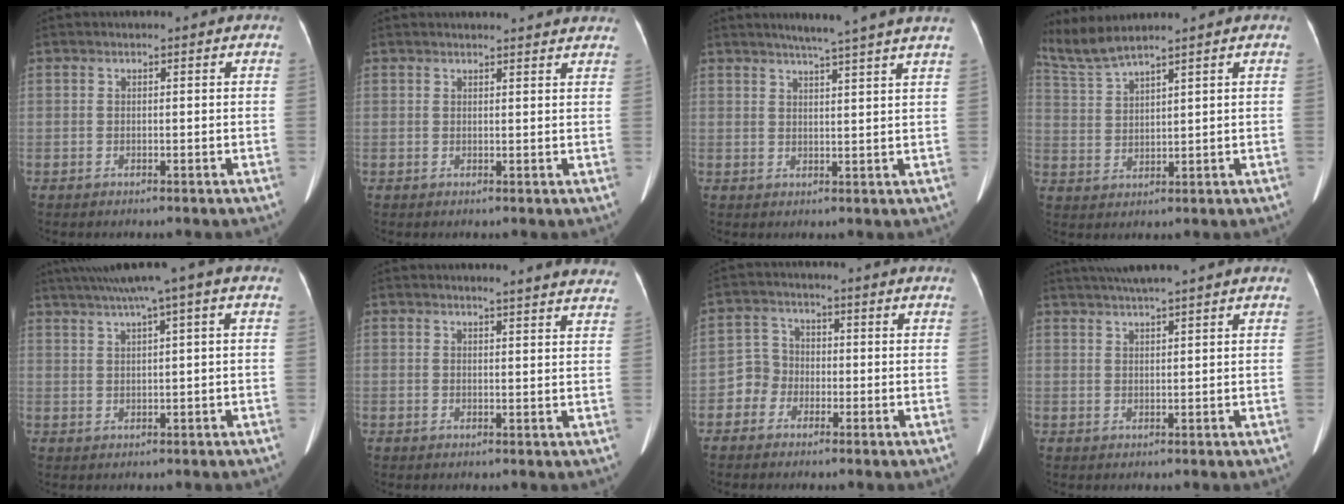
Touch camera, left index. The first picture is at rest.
{"total": 9.9, "force": [9.5, 0.9, 2.7], "torque": [-0.016, 0.012, 0.089]}
{"total": 9.8, "force": [8.1, -1.3, 5.3], "torque": [-0.069, 0.011, 0.089]}
{"total": 5.3, "force": [4.9, -1.2, 1.3], "torque": [-0.048, 0.003, 0.115]}
{"total": 8.6, "force": [4.9, -0.2, 7.1], "torque": [-0.117, 0.042, 0.079]}
{"total": 9.7, "force": [9.2, 0.3, 3.1], "torque": [-0.023, -0.021, 0.079]}
{"total": 3.7, "force": [-1.6, 3.3, 0.5], "torque": [-0.011, 0.010, -0.040]}
{"total": 5.1, "force": [4.2, -1.2, 2.8], "torque": [-0.045, 0.021, 0.076]}